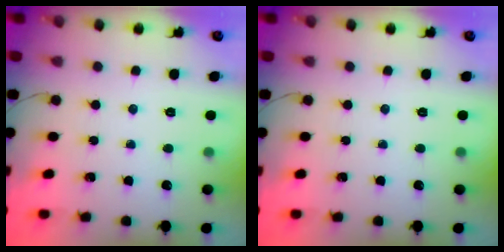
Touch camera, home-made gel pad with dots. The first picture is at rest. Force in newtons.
{"total": 0.0}